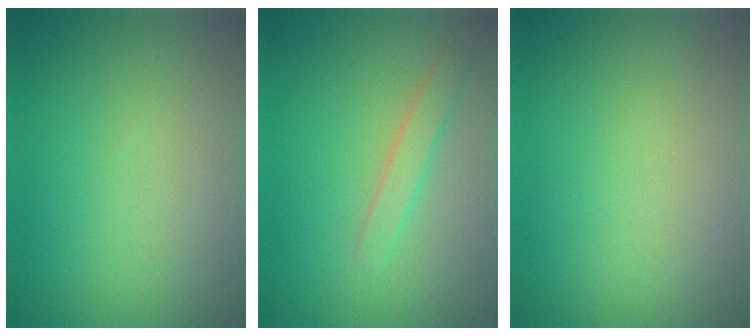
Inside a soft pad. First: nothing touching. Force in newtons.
{"total": 1.8, "press": 1.8, "slide": 0.0}
{"total": 0.0}